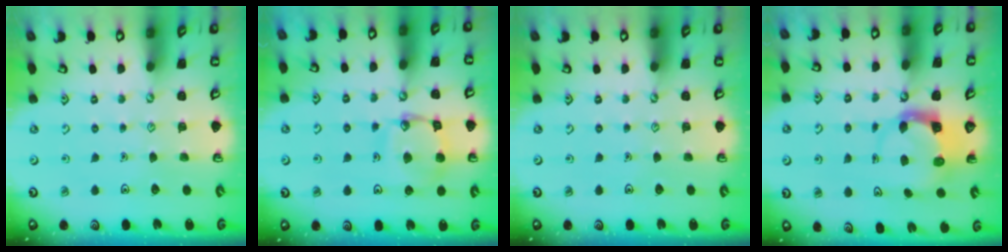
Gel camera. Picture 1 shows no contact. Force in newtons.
{"total": 13.8, "press": 13.7, "slide": 1.5}
{"total": 0.0}
{"total": 3.6, "press": 3.6, "slide": 0.5}